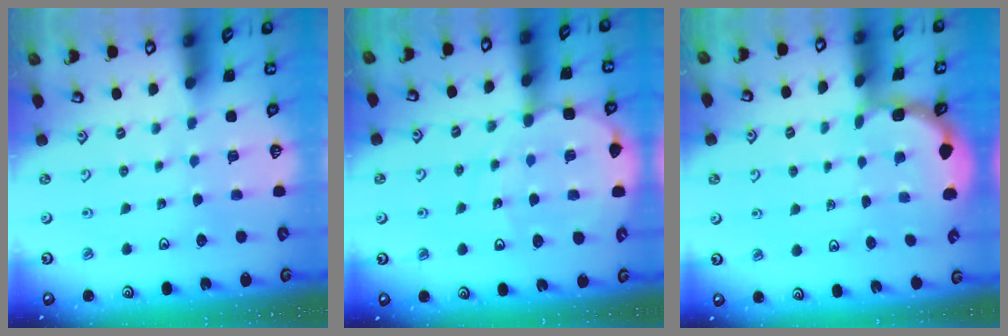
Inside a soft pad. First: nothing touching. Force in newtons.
{"total": 9.7, "press": 9.2, "slide": 2.9}
{"total": 1.9, "press": 1.9, "slide": 0.2}